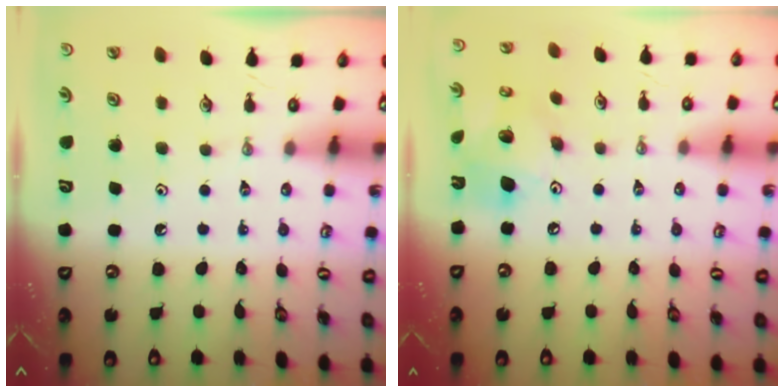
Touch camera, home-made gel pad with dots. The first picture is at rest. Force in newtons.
{"total": 14.2, "press": 13.9, "slide": 3.2}